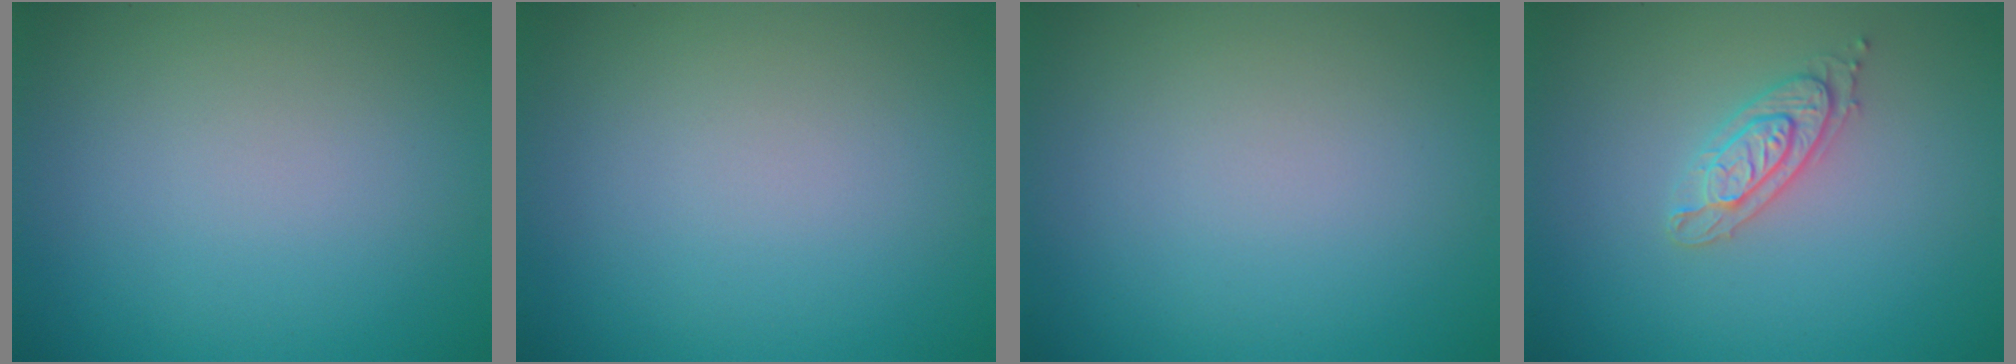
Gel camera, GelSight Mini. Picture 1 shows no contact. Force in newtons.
{"total": 0.0}
{"total": 0.0}
{"total": 2.2, "press": 2.1, "slide": 0.5}